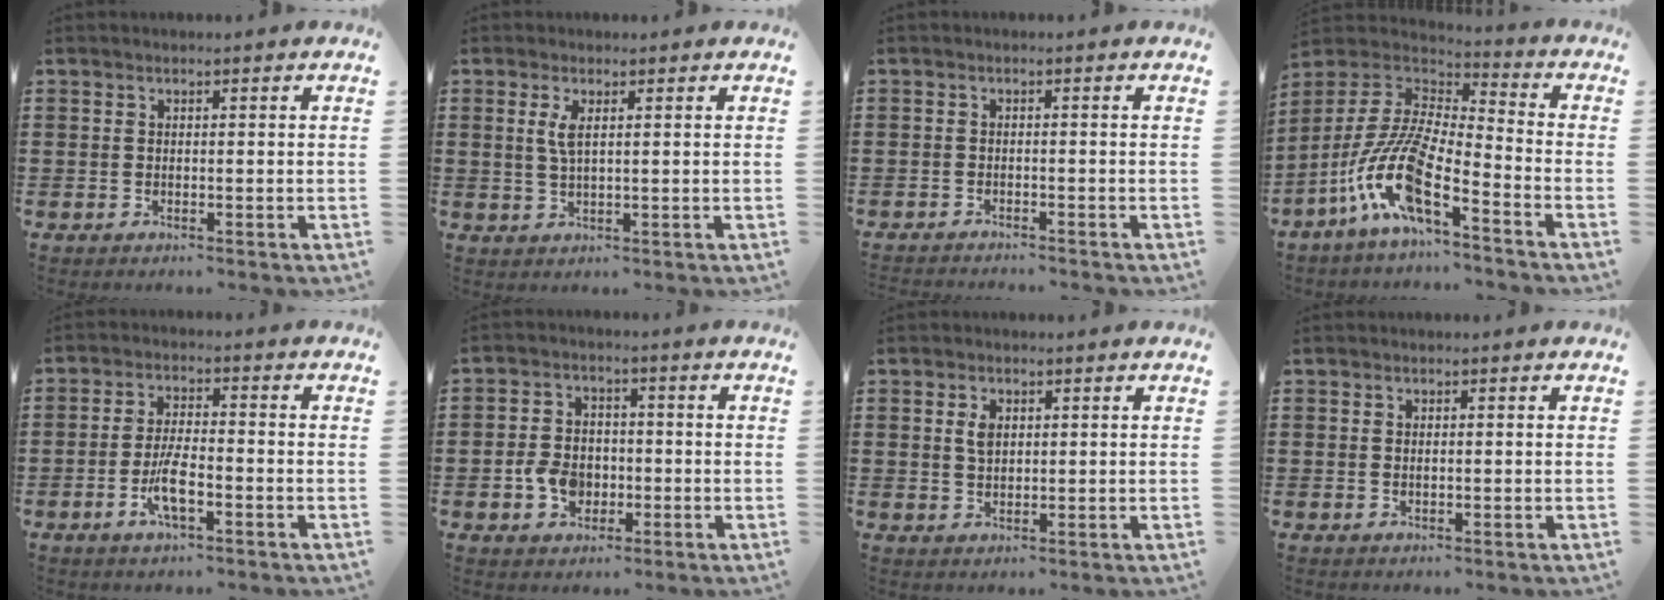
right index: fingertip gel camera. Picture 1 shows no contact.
{"total": 2.6, "force": [0.8, 0.6, 2.4], "torque": [-0.051, 0.002, 0.013]}
{"total": 1.2, "force": [-1.2, -0.1, 0.0], "torque": [-0.002, 0.001, -0.026]}
{"total": 12.7, "force": [-7.0, 3.4, 10.0], "torque": [-0.233, -0.010, -0.146]}
{"total": 6.0, "force": [-2.3, 1.8, 5.3], "torque": [-0.114, -0.007, -0.046]}
{"total": 5.4, "force": [-1.6, 4.2, 3.1], "torque": [-0.077, 0.007, -0.033]}
{"total": 2.5, "force": [0.8, 1.4, 1.9], "torque": [-0.043, 0.005, 0.014]}
{"total": 0.7, "force": [0.1, 0.2, 0.6], "torque": [-0.014, 0.000, 0.001]}